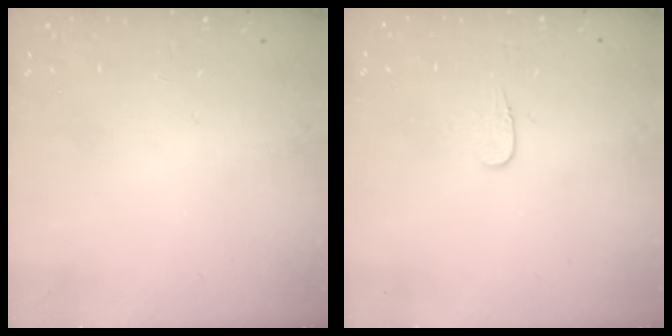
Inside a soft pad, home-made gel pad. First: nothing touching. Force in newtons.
{"total": 4.0, "press": 4.0, "slide": 0.4}